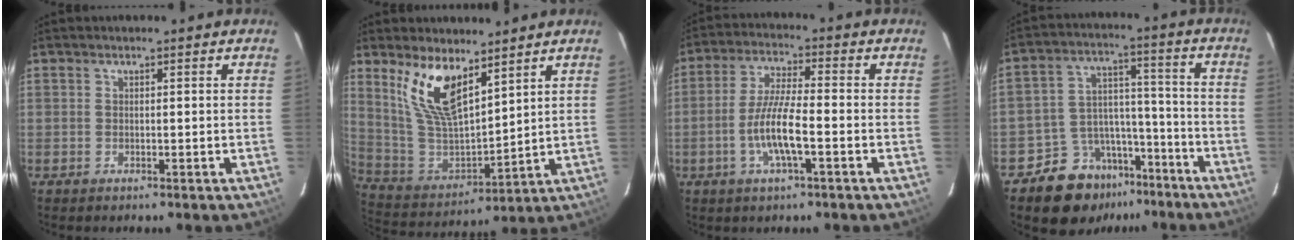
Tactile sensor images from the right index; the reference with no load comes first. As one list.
[{"total": 13.9, "force": [8.6, 5.5, 9.5], "torque": [-0.186, -0.002, 0.185]}, {"total": 9.0, "force": [-3.0, 1.4, 8.4], "torque": [-0.168, -0.001, -0.058]}, {"total": 11.8, "force": [-8.5, 7.6, 2.8], "torque": [-0.060, 0.057, -0.122]}]